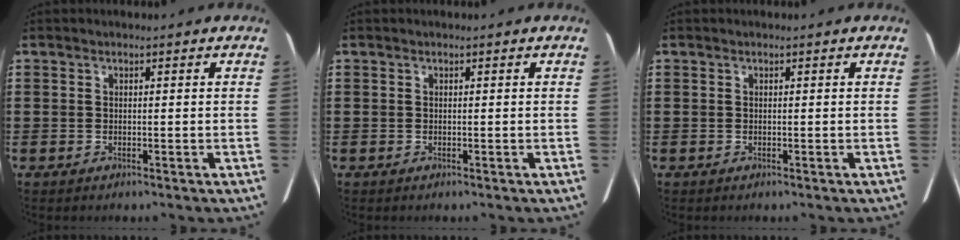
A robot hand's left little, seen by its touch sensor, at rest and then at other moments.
{"total": 0.0}
{"total": 0.0}